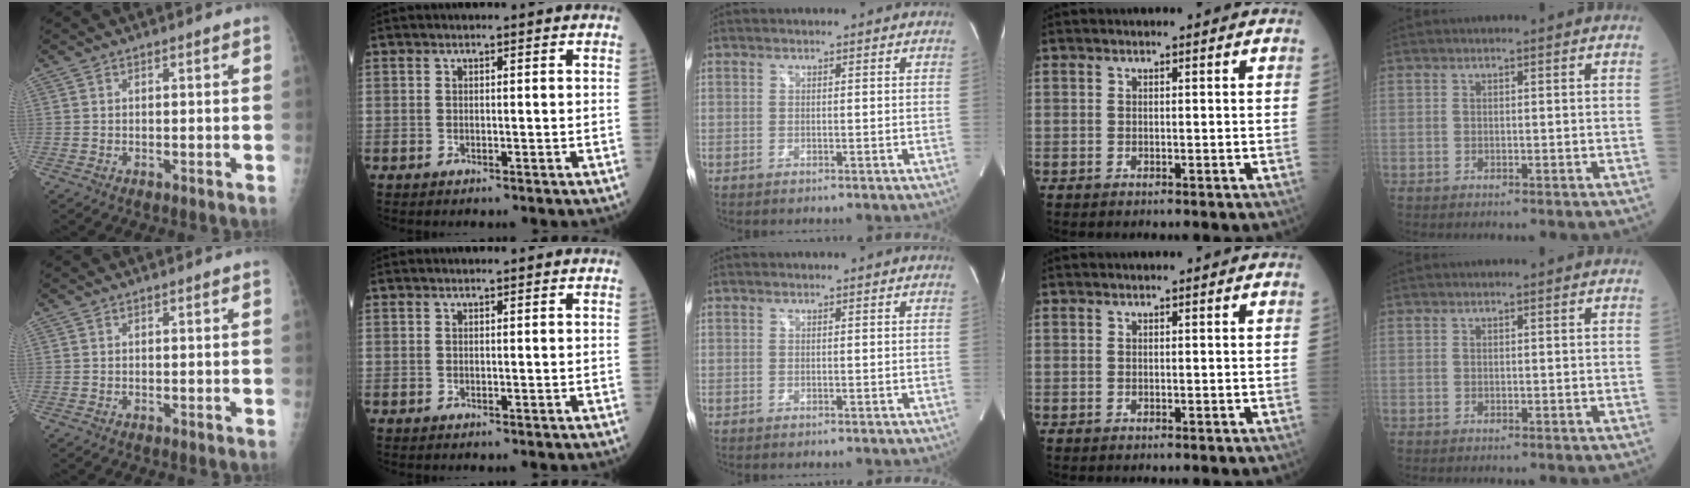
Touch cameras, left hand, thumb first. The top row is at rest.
{}